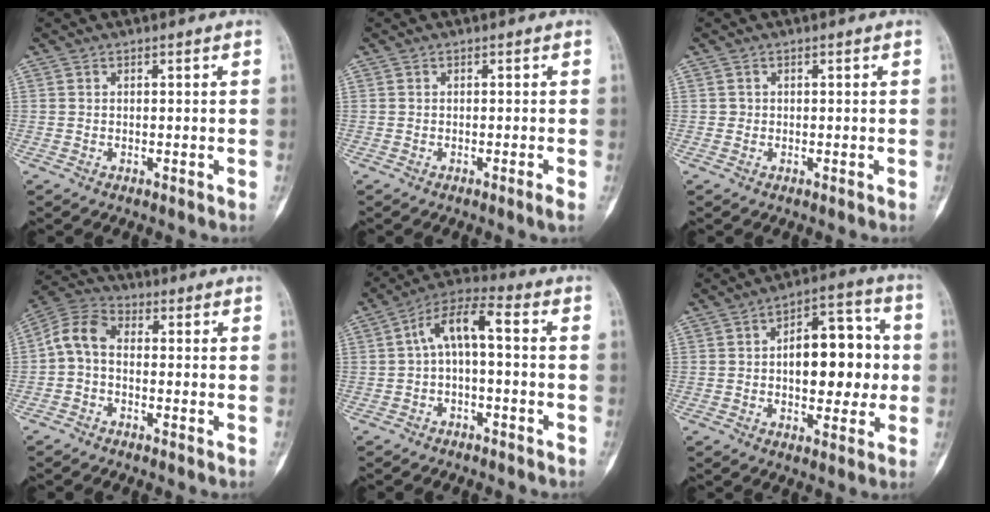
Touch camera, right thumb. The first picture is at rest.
{"total": 1.0, "force": [-0.5, -0.2, 0.8], "torque": [-0.017, -0.003, -0.007]}
{"total": 0.6, "force": [0.0, 0.6, 0.0], "torque": [0.004, 0.004, 0.000]}
{"total": 7.0, "force": [-0.6, 4.7, 5.2], "torque": [-0.097, 0.024, -0.028]}
{"total": 8.3, "force": [0.0, 3.3, 7.6], "torque": [-0.141, 0.049, -0.008]}
{"total": 14.8, "force": [0.4, 8.1, 12.3], "torque": [-0.132, 0.027, 0.001]}